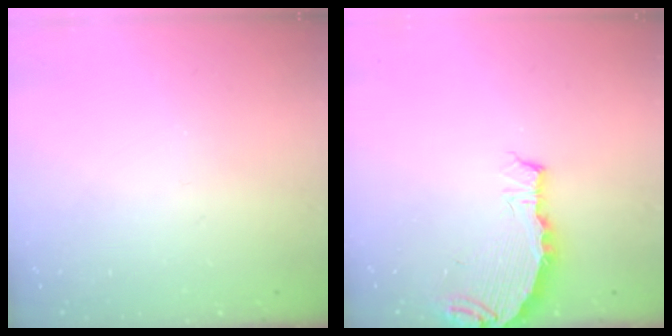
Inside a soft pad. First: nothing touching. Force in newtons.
{"total": 4.7, "press": 4.6, "slide": 0.2}